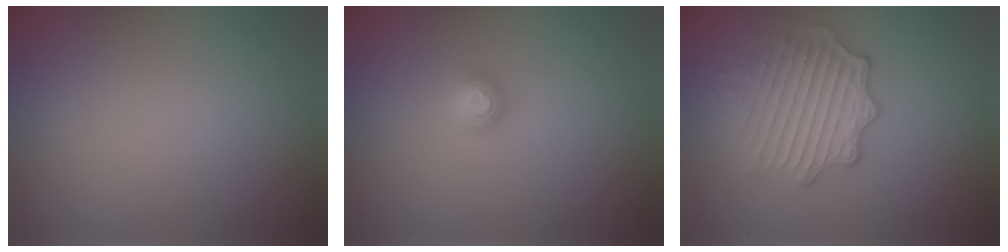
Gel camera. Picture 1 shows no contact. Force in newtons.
{"total": 1.2, "press": 1.2, "slide": 0.3}
{"total": 4.5, "press": 3.2, "slide": 3.2}